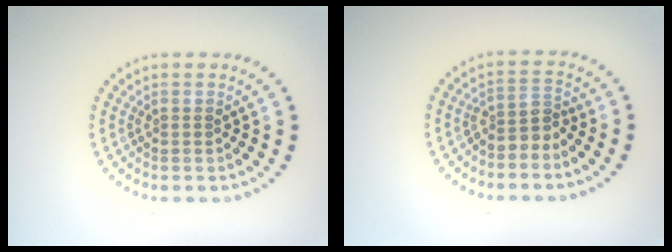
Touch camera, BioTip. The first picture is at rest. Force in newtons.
{"total": 2.0, "press": 1.4, "slide": 1.4}